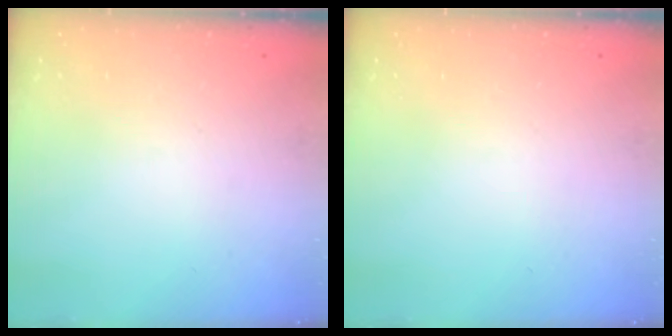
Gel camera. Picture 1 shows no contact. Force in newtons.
{"total": 0.0}